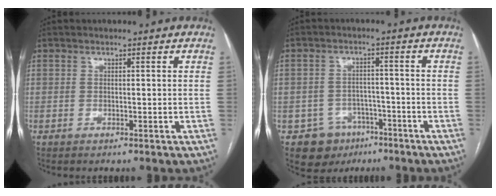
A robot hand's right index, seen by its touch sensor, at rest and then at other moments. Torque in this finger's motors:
{"motor_torque": [-0.24, -0.34, -0.58, -0.21]}